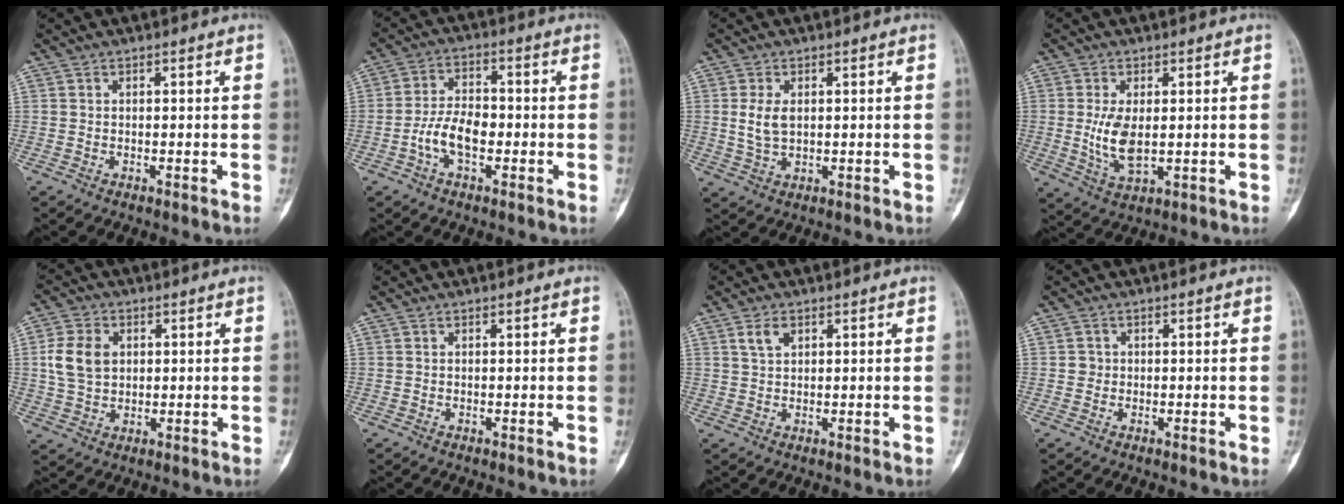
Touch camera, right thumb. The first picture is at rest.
{"total": 7.6, "force": [-2.2, 4.1, 5.9], "torque": [-0.112, 0.022, -0.046]}
{"total": 4.6, "force": [0.7, 2.7, 3.7], "torque": [-0.074, -0.004, 0.018]}
{"total": 6.9, "force": [0.2, 3.3, 6.1], "torque": [-0.123, -0.013, 0.011]}
{"total": 7.9, "force": [1.5, 5.8, 5.0], "torque": [-0.092, 0.000, 0.029]}
{"total": 0.0}
{"total": 2.8, "force": [1.4, 1.6, 1.8], "torque": [-0.032, 0.000, 0.028]}
{"total": 1.2, "force": [-0.1, 1.2, 0.2], "torque": [0.004, 0.004, -0.001]}